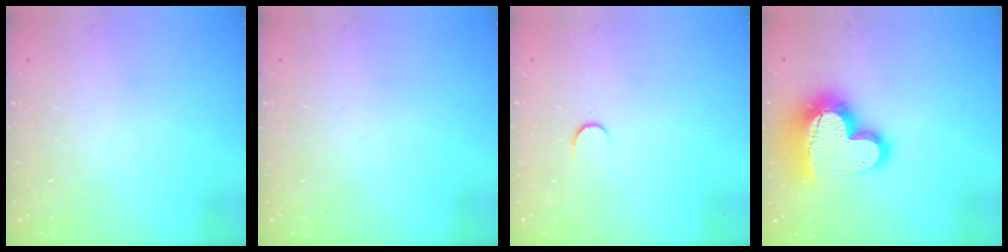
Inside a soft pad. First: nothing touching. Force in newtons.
{"total": 0.0}
{"total": 4.8, "press": 4.8, "slide": 0.5}
{"total": 19.0, "press": 18.9, "slide": 1.3}